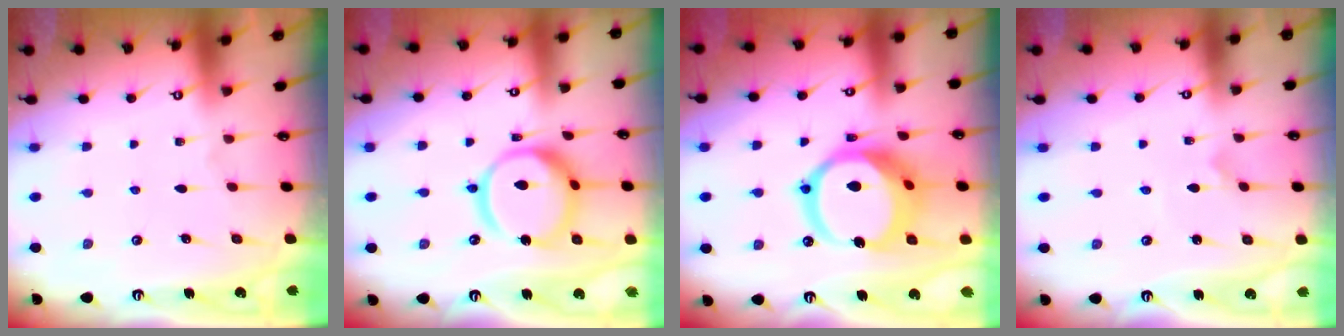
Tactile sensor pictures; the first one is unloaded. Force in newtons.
{"total": 16.8, "press": 16.7, "slide": 1.9}
{"total": 17.2, "press": 17.1, "slide": 2.0}
{"total": 0.8, "press": 0.8, "slide": 0.1}